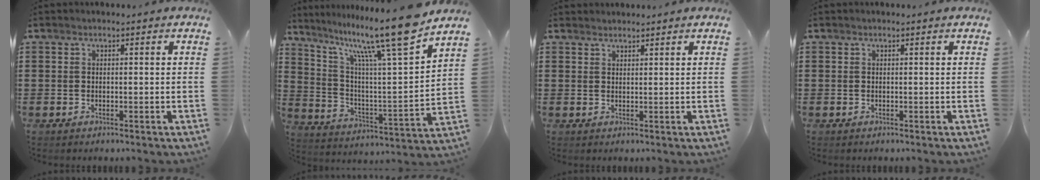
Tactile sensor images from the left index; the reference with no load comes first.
{"total": 16.1, "force": [12.5, 1.2, 10.1], "torque": [-0.199, -0.072, 0.201]}
{"total": 1.4, "force": [1.4, 0.2, 0.0], "torque": [-0.003, 0.000, 0.029]}
{"total": 0.0}